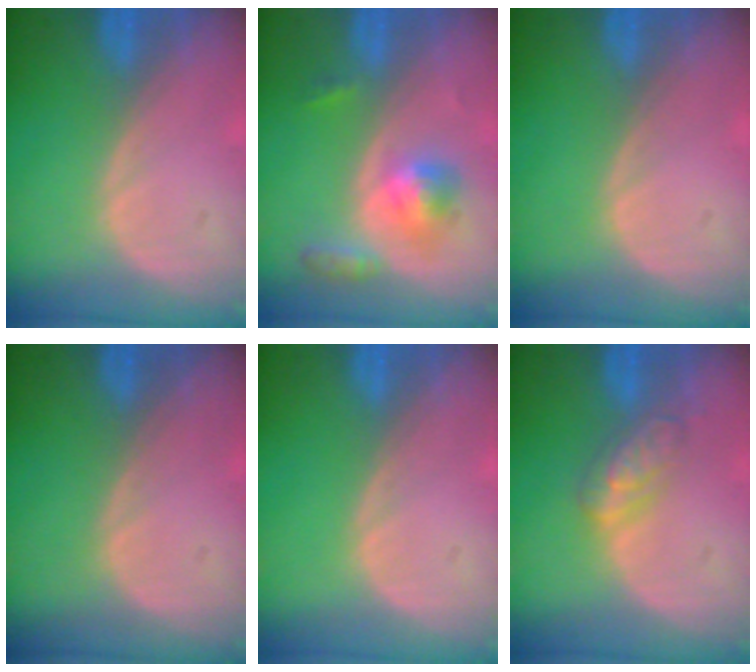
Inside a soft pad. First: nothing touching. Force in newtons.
{"total": 5.1, "press": 4.8, "slide": 1.7}
{"total": 0.0}
{"total": 0.0}
{"total": 0.0}
{"total": 4.6, "press": 4.4, "slide": 1.4}